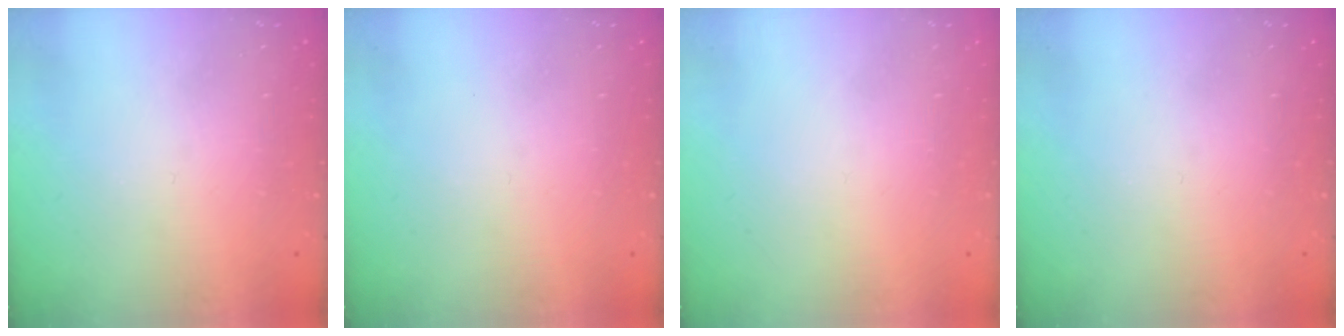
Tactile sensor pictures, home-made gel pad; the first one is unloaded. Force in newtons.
{"total": 0.0}
{"total": 1.7, "press": 1.6, "slide": 0.1}
{"total": 0.0}